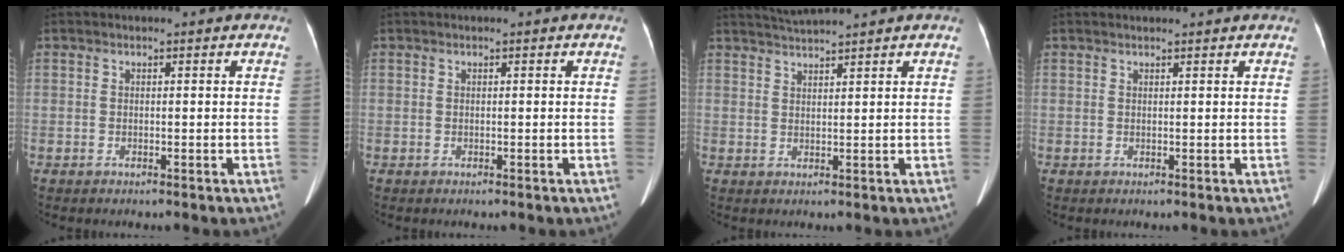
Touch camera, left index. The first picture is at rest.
{"total": 0.0}
{"total": 0.7, "force": [0.5, -0.1, 0.4], "torque": [-0.008, 0.011, 0.012]}
{"total": 3.1, "force": [2.9, 0.1, 0.9], "torque": [-0.011, 0.020, 0.035]}